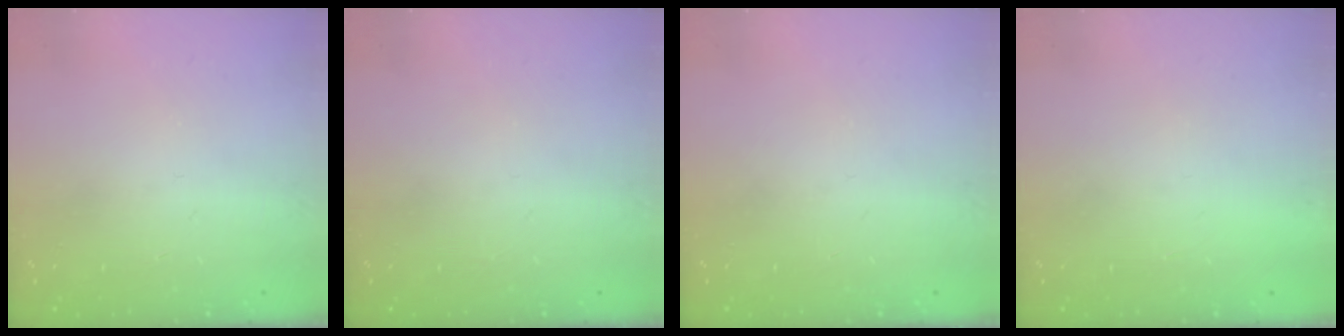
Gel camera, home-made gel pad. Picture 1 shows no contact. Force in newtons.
{"total": 0.0}
{"total": 0.0}
{"total": 1.5, "press": 1.5, "slide": 0.1}